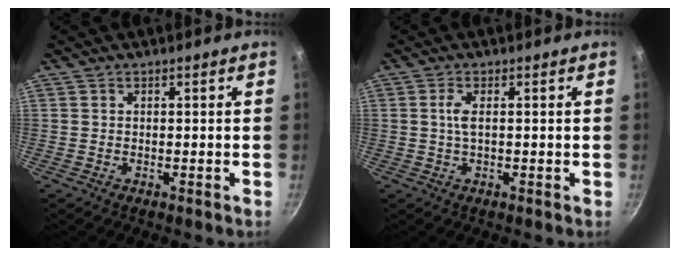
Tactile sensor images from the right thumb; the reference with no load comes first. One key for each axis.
{"total": 2.6, "fx": 0.2, "fy": 0.8, "fz": 2.5, "tx": -0.053, "ty": 0.003, "tz": 0.002}